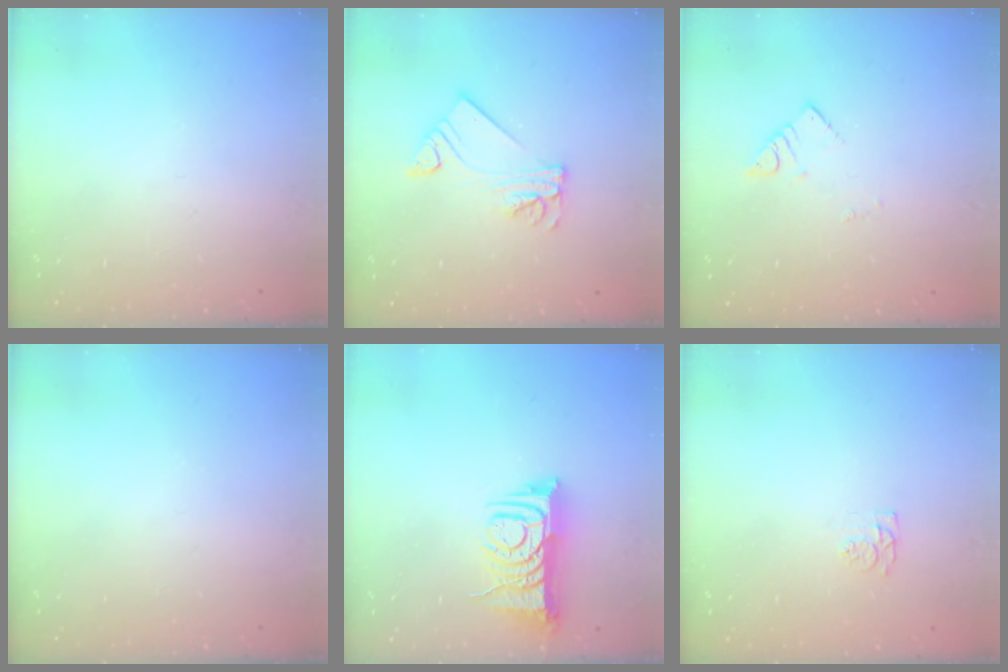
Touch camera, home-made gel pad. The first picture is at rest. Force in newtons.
{"total": 7.9, "press": 7.9, "slide": 0.8}
{"total": 2.6, "press": 2.6, "slide": 0.1}
{"total": 0.0}
{"total": 9.0, "press": 8.9, "slide": 1.0}
{"total": 4.9, "press": 4.9, "slide": 0.6}